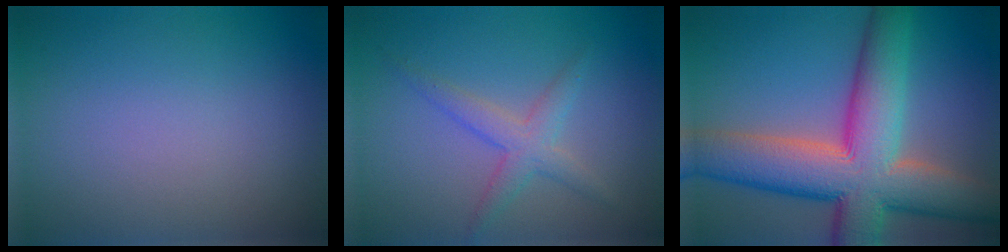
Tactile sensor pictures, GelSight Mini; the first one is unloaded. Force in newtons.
{"total": 2.5, "press": 2.5, "slide": 0.2}
{"total": 12.4, "press": 12.3, "slide": 1.1}